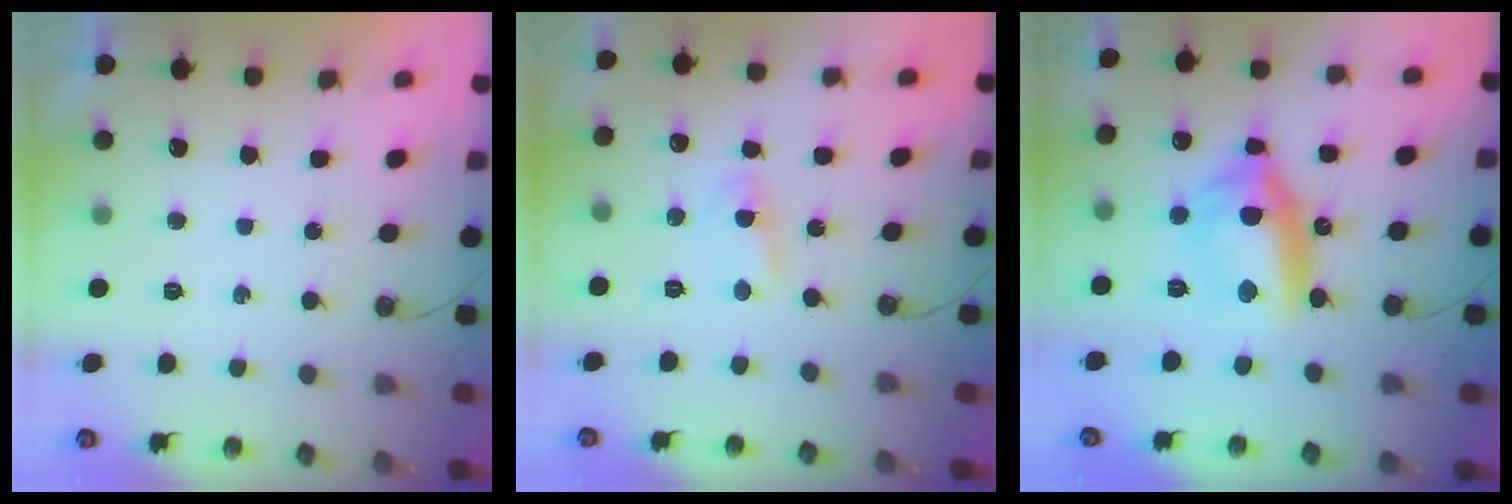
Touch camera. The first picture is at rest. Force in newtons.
{"total": 2.3, "press": 2.3, "slide": 0.3}
{"total": 12.4, "press": 12.3, "slide": 1.6}